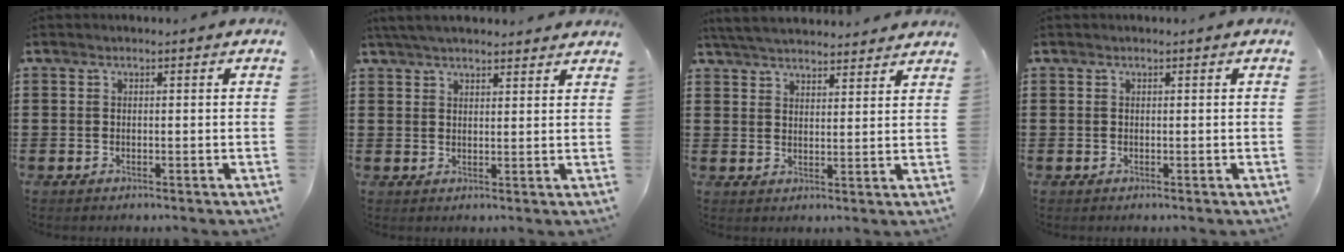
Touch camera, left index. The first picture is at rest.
{"total": 3.8, "force": [3.5, 0.3, 1.3], "torque": [-0.034, -0.001, 0.067]}
{"total": 4.6, "force": [4.5, 0.3, 1.0], "torque": [-0.032, -0.015, 0.083]}
{"total": 0.0}